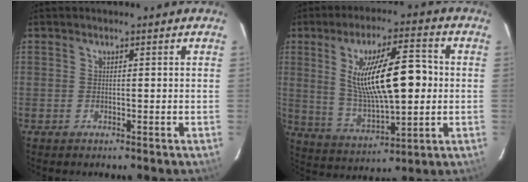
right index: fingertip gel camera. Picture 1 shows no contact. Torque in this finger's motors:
{"motor_torque": [0.72, 0.01, 1.05, 0.21]}